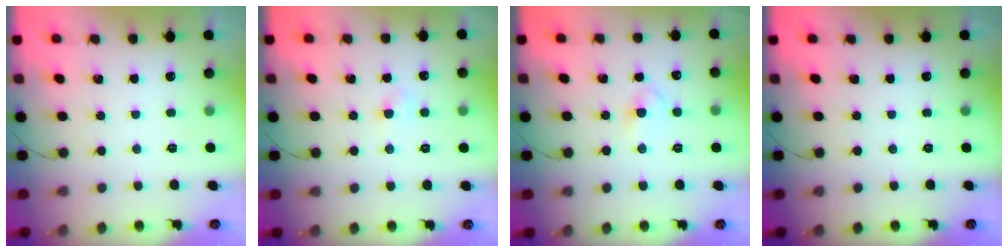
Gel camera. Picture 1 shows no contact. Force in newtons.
{"total": 2.8, "press": 2.6, "slide": 0.9}
{"total": 3.2, "press": 3.1, "slide": 0.9}
{"total": 0.0}